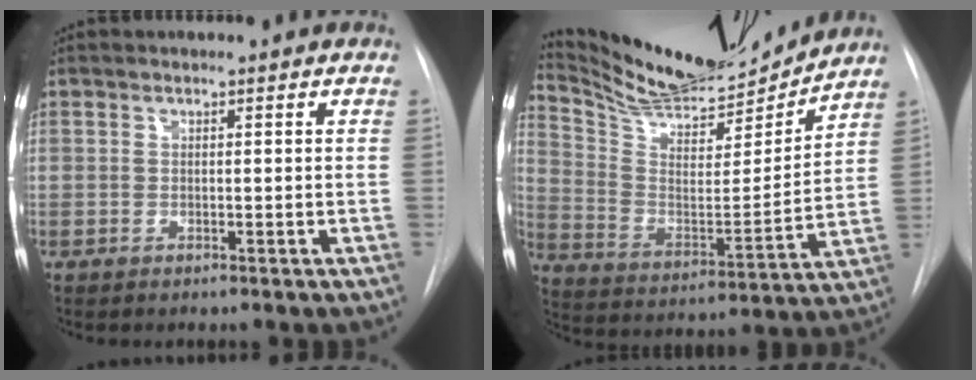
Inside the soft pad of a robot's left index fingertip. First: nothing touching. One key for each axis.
{"total": 17.7, "fx": 17.0, "fy": 2.0, "fz": 4.7, "tx": -0.093, "ty": -0.027, "tz": 0.279}